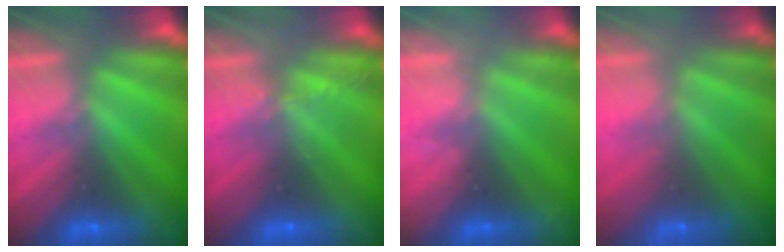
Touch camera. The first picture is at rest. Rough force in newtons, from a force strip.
{"total": 2.2}
{"total": 2.3}
{"total": 9.8}